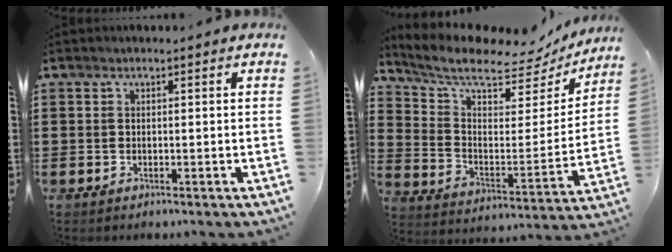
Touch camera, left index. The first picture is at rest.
{"total": 8.3, "force": [7.2, 2.1, 3.7], "torque": [-0.099, -0.052, 0.118]}